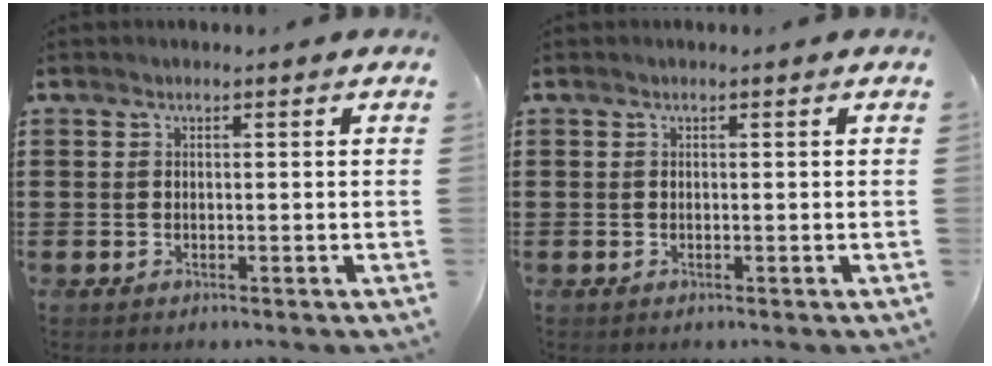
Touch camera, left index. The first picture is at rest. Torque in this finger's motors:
{"motor_torque": [0.00, 0.00, 0.00, 0.00]}